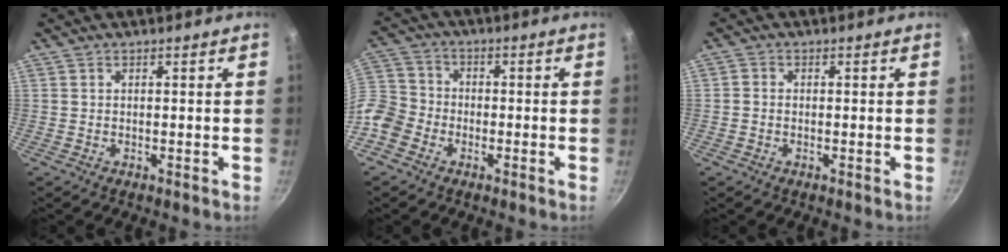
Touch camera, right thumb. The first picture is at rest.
{"total": 8.7, "force": [-4.0, 6.9, 3.5], "torque": [-0.049, 0.038, -0.094]}
{"total": 1.2, "force": [-0.4, 1.0, 0.6], "torque": [-0.013, 0.005, -0.010]}